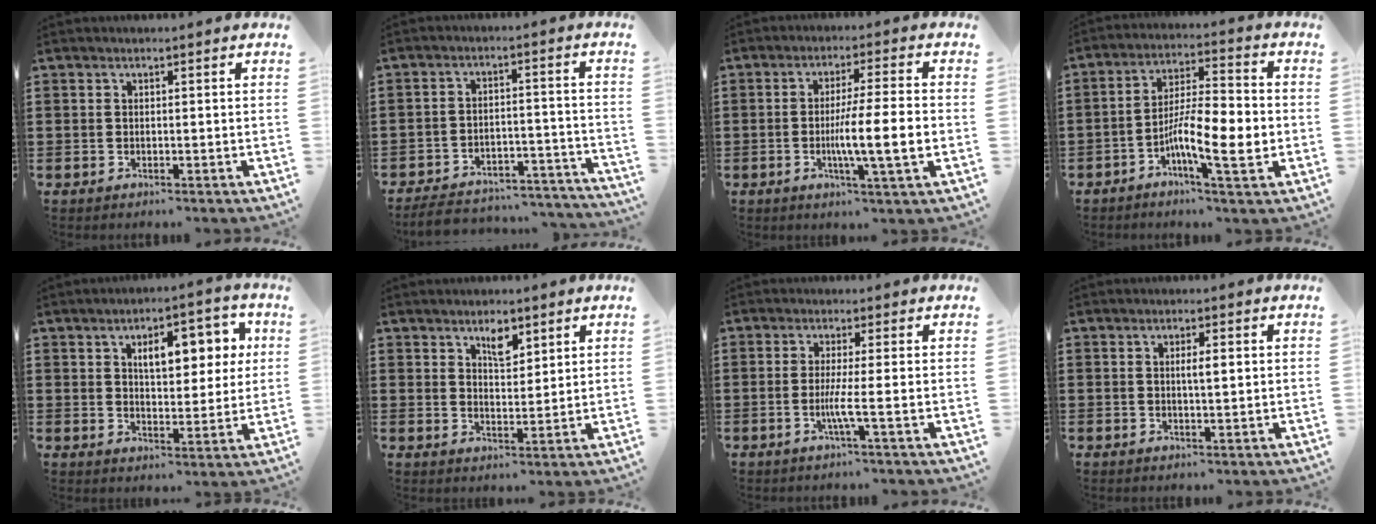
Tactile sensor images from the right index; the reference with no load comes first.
{"total": 5.4, "force": [-5.2, 0.8, 1.3], "torque": [-0.025, 0.007, -0.101]}
{"total": 8.7, "force": [-1.8, 0.1, 8.5], "torque": [-0.148, -0.011, -0.035]}
{"total": 10.8, "force": [-3.5, 2.4, 9.9], "torque": [-0.192, -0.006, -0.067]}
{"total": 8.4, "force": [3.3, 3.9, 6.6], "torque": [-0.101, -0.003, 0.048]}
{"total": 3.9, "force": [2.8, 1.6, 2.3], "torque": [-0.036, -0.004, 0.047]}
{"total": 4.0, "force": [-1.0, -0.5, 3.8], "torque": [-0.074, -0.014, -0.023]}
{"total": 2.3, "force": [0.3, 0.5, 2.3], "torque": [-0.044, 0.001, 0.004]}